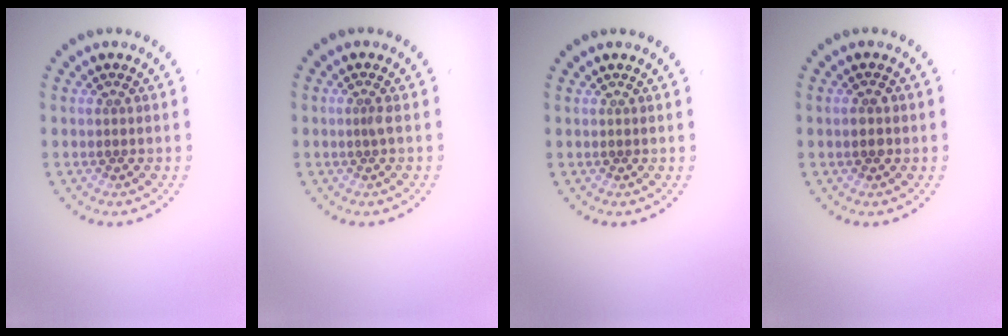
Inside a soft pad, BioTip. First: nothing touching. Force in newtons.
{"total": 0.8, "press": 0.5, "slide": 0.6}
{"total": 0.0}
{"total": 1.0, "press": 1.0, "slide": 0.2}